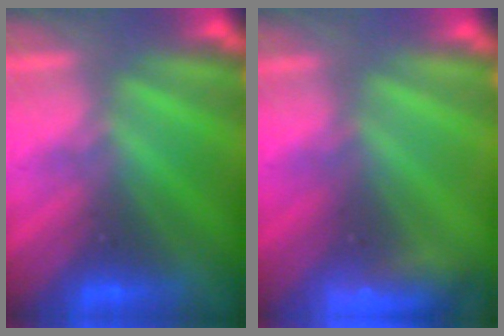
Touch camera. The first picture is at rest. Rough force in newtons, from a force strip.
{"total": 3.2}